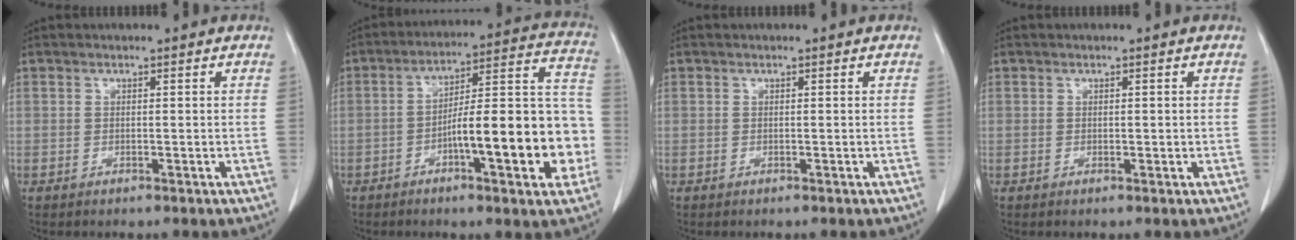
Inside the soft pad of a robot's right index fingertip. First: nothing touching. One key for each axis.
{"total": 17.9, "fx": -5.0, "fy": 3.5, "fz": 16.9, "tx": -0.219, "ty": 0.032, "tz": -0.070}
{"total": 0.0}
{"total": 0.7, "fx": 0.1, "fy": 0.5, "fz": 0.6, "tx": -0.006, "ty": -0.001, "tz": 0.003}